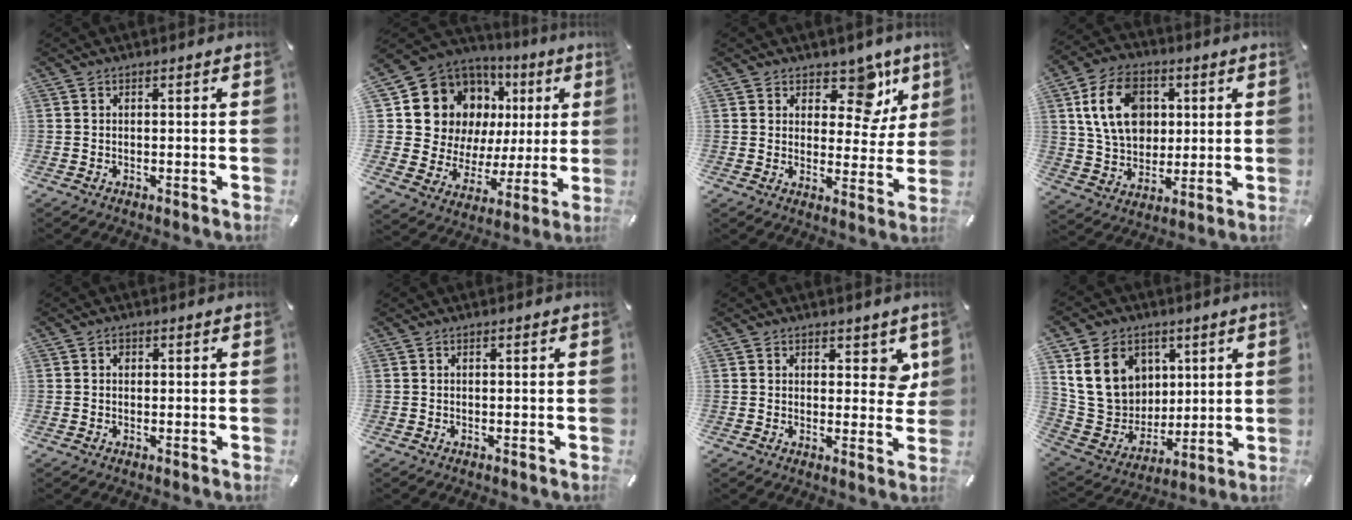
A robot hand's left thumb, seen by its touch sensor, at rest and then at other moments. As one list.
[{"total": 16.4, "force": [6.4, 13.7, 6.5], "torque": [-0.108, -0.046, 0.141]}, {"total": 11.2, "force": [7.3, 6.2, 5.7], "torque": [-0.060, -0.054, 0.125]}, {"total": 14.3, "force": [3.2, 10.9, 8.6], "torque": [-0.176, 0.011, 0.057]}, {"total": 1.0, "force": [0.2, 0.9, 0.4], "torque": [-0.008, 0.006, 0.002]}, {"total": 0.0}, {"total": 5.1, "force": [2.8, 3.4, 2.6], "torque": [-0.011, -0.013, 0.043]}, {"total": 16.9, "force": [5.7, 14.2, 7.2], "torque": [-0.139, -0.020, 0.115]}]